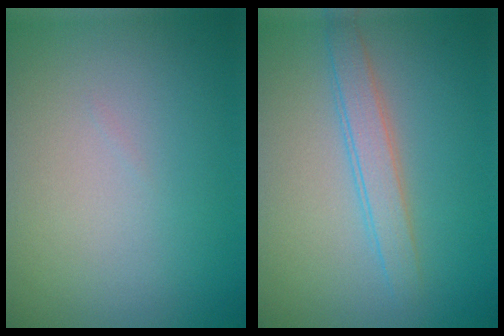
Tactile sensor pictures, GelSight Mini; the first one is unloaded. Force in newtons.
{"total": 2.5, "press": 2.5, "slide": 0.0}